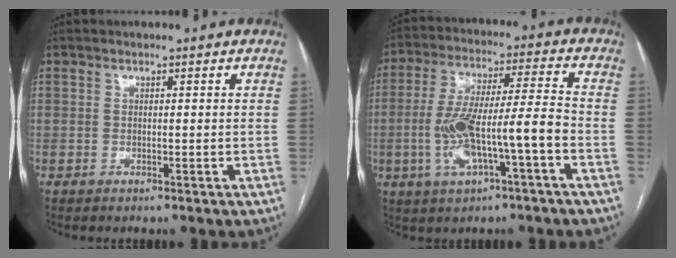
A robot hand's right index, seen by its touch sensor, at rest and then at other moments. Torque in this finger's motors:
{"motor_torque": [1.49, -0.65, 0.59, 0.21]}